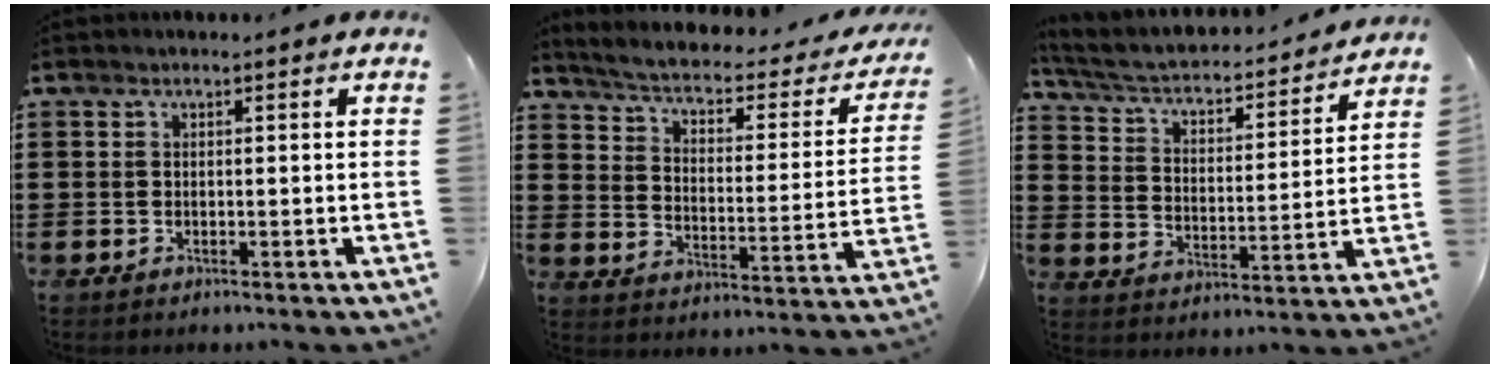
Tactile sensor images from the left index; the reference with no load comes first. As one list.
[{"total": 2.8, "force": [1.9, 0.8, 2.0], "torque": [-0.052, -0.023, 0.021]}, {"total": 3.6, "force": [3.1, 0.9, 1.7], "torque": [-0.050, -0.030, 0.042]}]